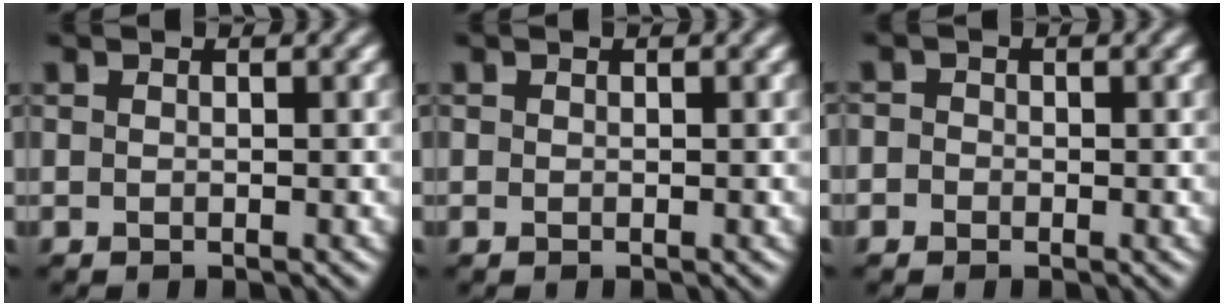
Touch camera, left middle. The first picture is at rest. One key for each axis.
{"total": 0.0}
{"total": 1.6, "fx": -0.4, "fy": 1.5, "fz": 0.3, "tx": 0.020, "ty": 0.012, "tz": -0.033}